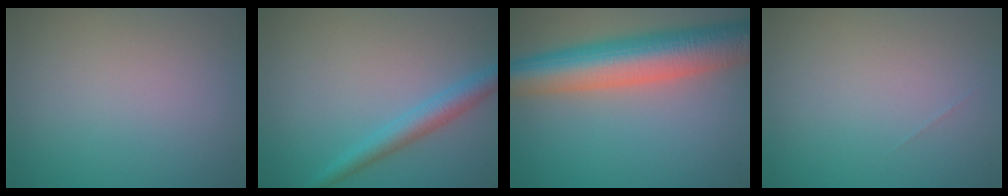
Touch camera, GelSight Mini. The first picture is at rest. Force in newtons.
{"total": 2.9, "press": 2.9, "slide": 0.1}
{"total": 9.7, "press": 9.7, "slide": 0.6}
{"total": 0.0}